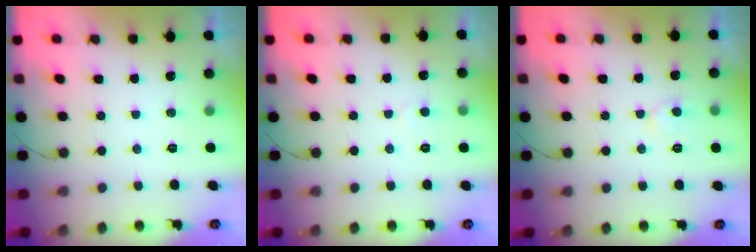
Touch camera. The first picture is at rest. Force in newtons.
{"total": 2.7, "press": 2.7, "slide": 0.3}
{"total": 6.6, "press": 6.6, "slide": 0.4}